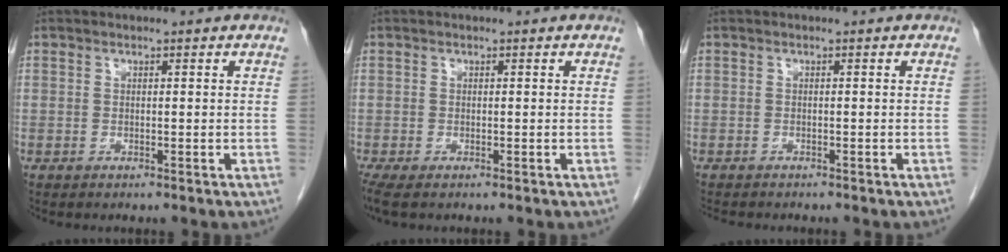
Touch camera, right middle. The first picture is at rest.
{"total": 2.2, "force": [-1.6, 0.6, 1.4], "torque": [-0.028, -0.010, -0.028]}
{"total": 3.7, "force": [-3.2, 0.9, 1.5], "torque": [-0.023, -0.007, -0.044]}